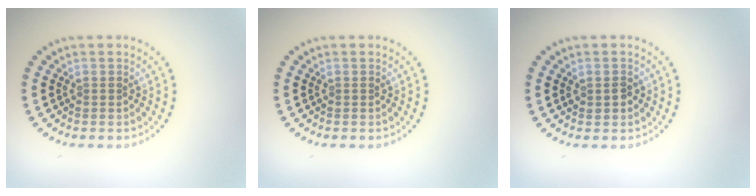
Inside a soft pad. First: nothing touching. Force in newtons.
{"total": 0.0}
{"total": 1.3, "press": 1.3, "slide": 0.2}